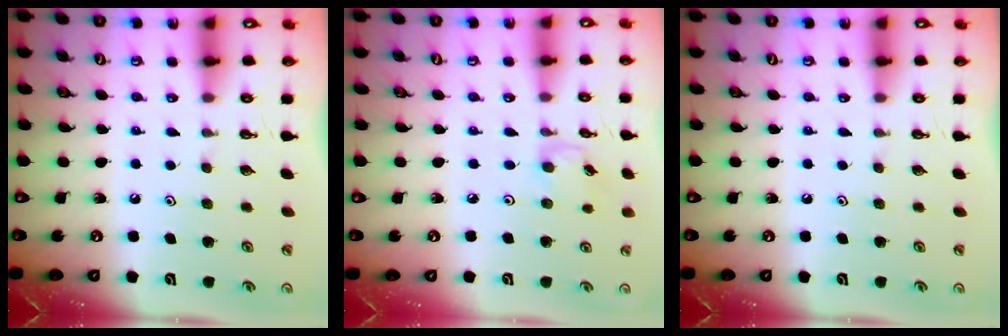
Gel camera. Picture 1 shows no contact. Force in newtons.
{"total": 2.8, "press": 2.8, "slide": 0.4}
{"total": 0.0}